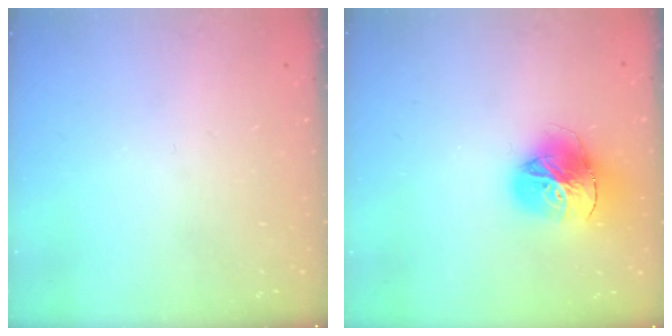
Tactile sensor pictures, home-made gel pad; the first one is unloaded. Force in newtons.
{"total": 18.4, "press": 18.3, "slide": 2.2}